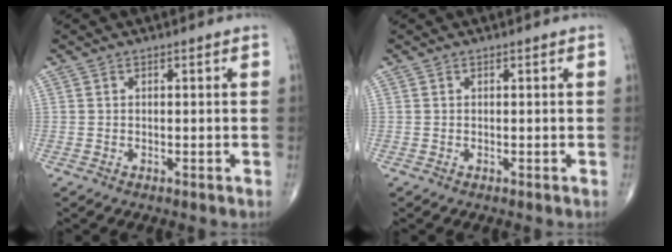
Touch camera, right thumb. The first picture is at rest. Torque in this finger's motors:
{"motor_torque": [0.18, 0.18, -0.08, -0.08, 0.02]}